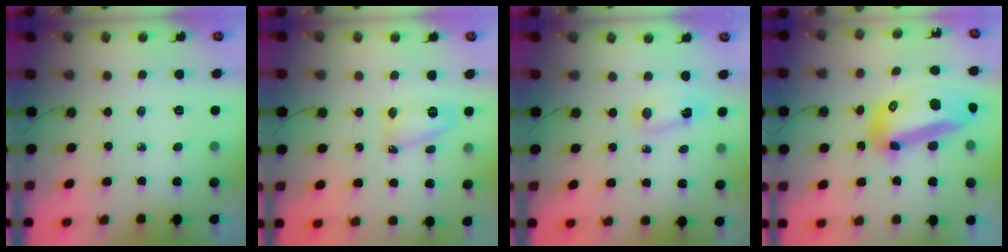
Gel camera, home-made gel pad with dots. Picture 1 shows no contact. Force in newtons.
{"total": 9.7, "press": 9.6, "slide": 1.1}
{"total": 2.3, "press": 2.3, "slide": 0.4}
{"total": 18.2, "press": 18.1, "slide": 2.1}